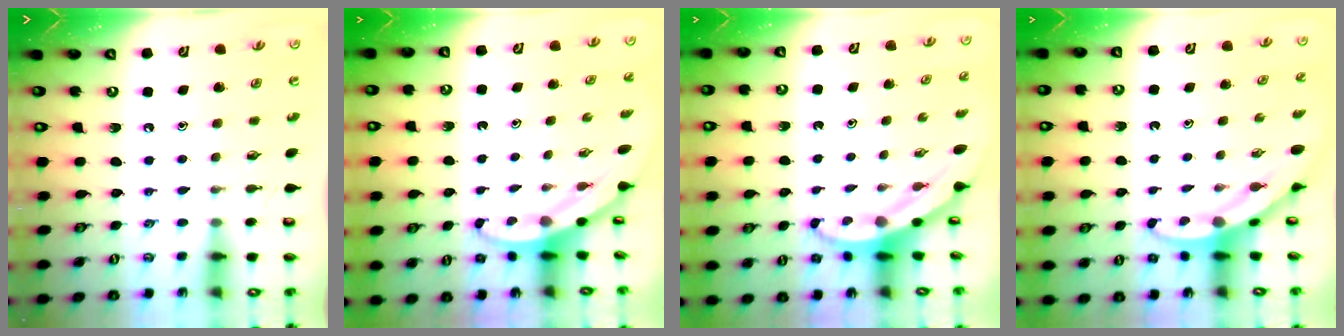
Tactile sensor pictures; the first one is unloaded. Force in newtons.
{"total": 3.4, "press": 3.4, "slide": 0.1}
{"total": 3.9, "press": 3.9, "slide": 0.5}
{"total": 3.1, "press": 3.1, "slide": 0.3}